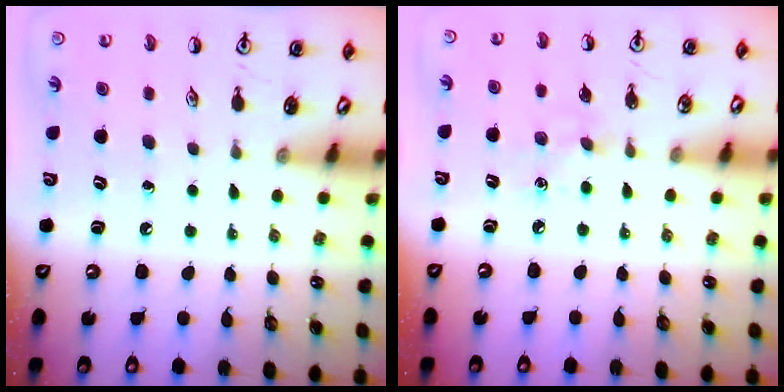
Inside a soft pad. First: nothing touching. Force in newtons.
{"total": 7.2, "press": 7.2, "slide": 0.9}